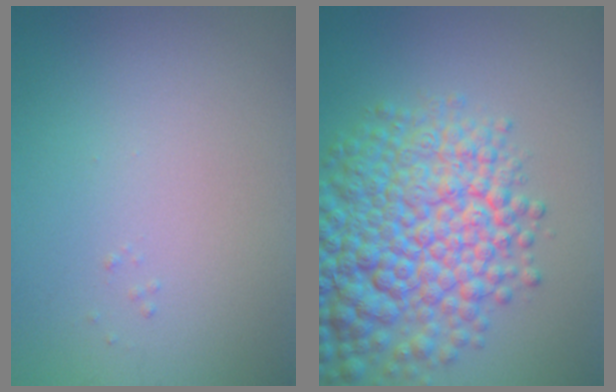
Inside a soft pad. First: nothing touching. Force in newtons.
{"total": 10.8, "press": 10.8, "slide": 0.4}